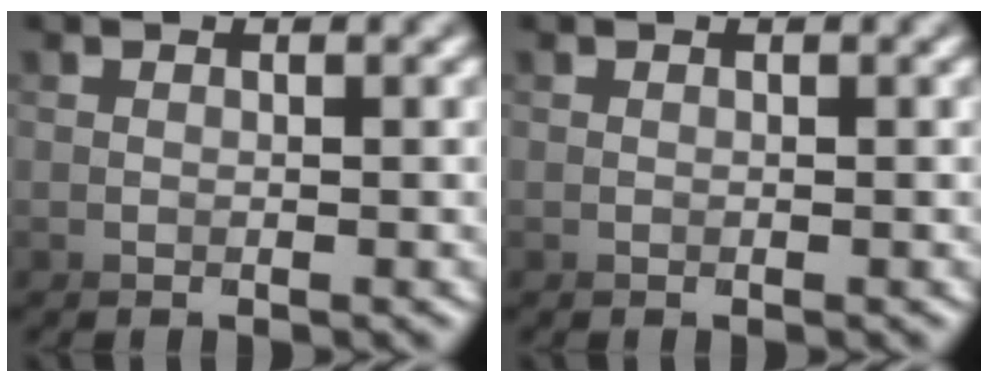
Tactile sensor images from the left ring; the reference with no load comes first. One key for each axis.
{"total": 0.0}